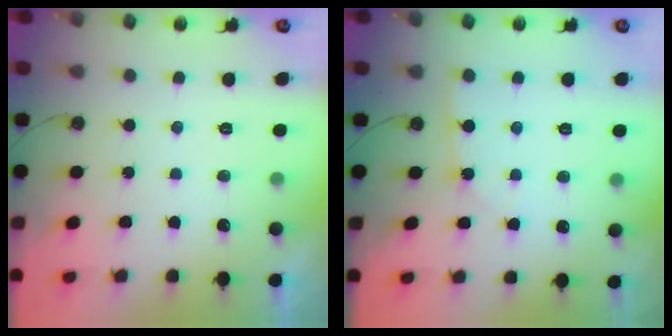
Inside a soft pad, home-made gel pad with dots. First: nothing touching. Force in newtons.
{"total": 2.0, "press": 1.9, "slide": 0.3}